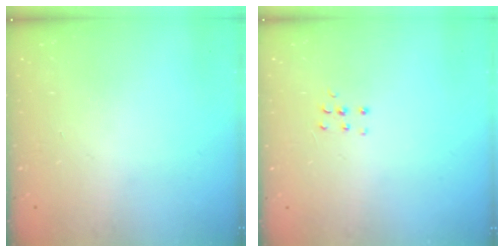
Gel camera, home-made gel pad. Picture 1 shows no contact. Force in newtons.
{"total": 3.8, "press": 3.8, "slide": 0.4}